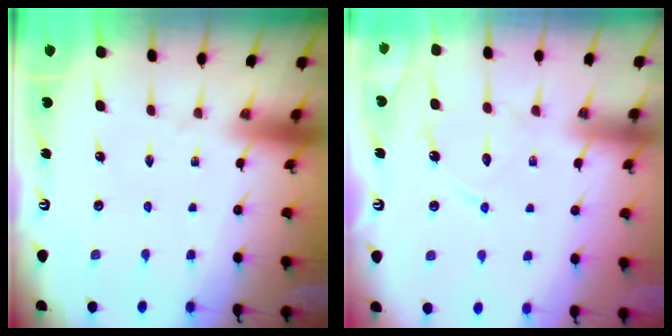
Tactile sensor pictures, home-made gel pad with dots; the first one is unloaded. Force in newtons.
{"total": 9.9, "press": 9.9, "slide": 0.7}